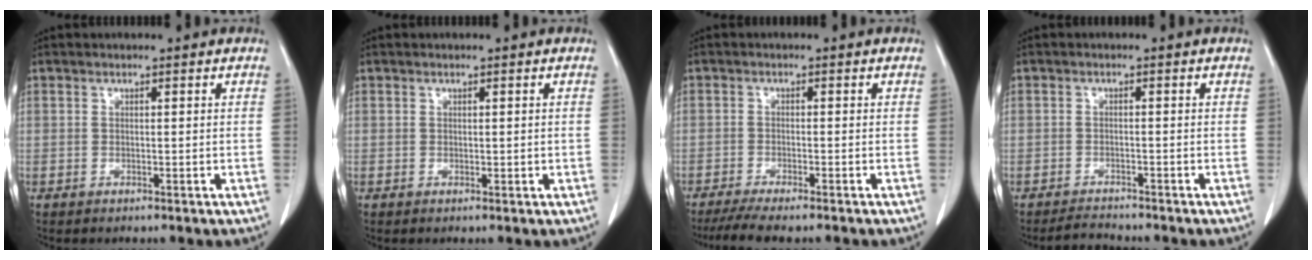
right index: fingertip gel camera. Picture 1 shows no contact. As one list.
[{"total": 0.6, "force": [0.2, 0.4, 0.4], "torque": [-0.003, 0.000, 0.008]}, {"total": 6.4, "force": [-5.3, 0.5, 3.5], "torque": [-0.055, -0.015, -0.087]}, {"total": 2.0, "force": [-2.0, 0.2, -0.3], "torque": [-0.003, -0.012, -0.034]}]